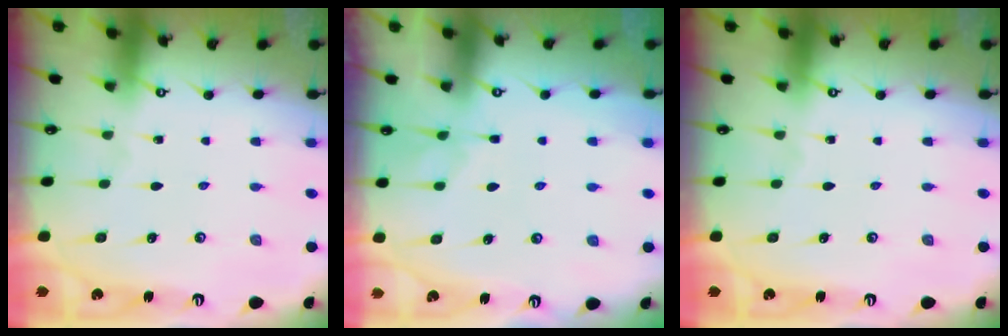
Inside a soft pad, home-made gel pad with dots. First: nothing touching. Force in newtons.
{"total": 5.8, "press": 5.7, "slide": 1.3}
{"total": 0.0}